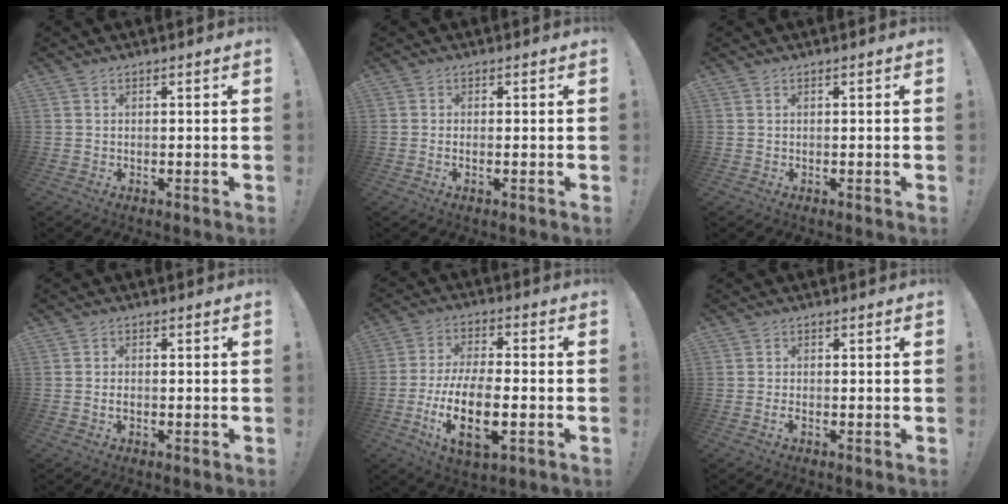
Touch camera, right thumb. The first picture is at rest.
{"total": 1.7, "force": [-0.7, -0.4, 1.5], "torque": [-0.024, -0.011, -0.010]}
{"total": 0.0}
{"total": 1.3, "force": [-0.5, 0.7, 1.0], "torque": [-0.009, -0.001, -0.010]}
{"total": 15.5, "force": [-4.4, 6.1, 13.6], "torque": [-0.262, -0.003, -0.074]}
{"total": 0.9, "force": [-0.5, 0.5, 0.5], "torque": [0.000, -0.002, -0.011]}